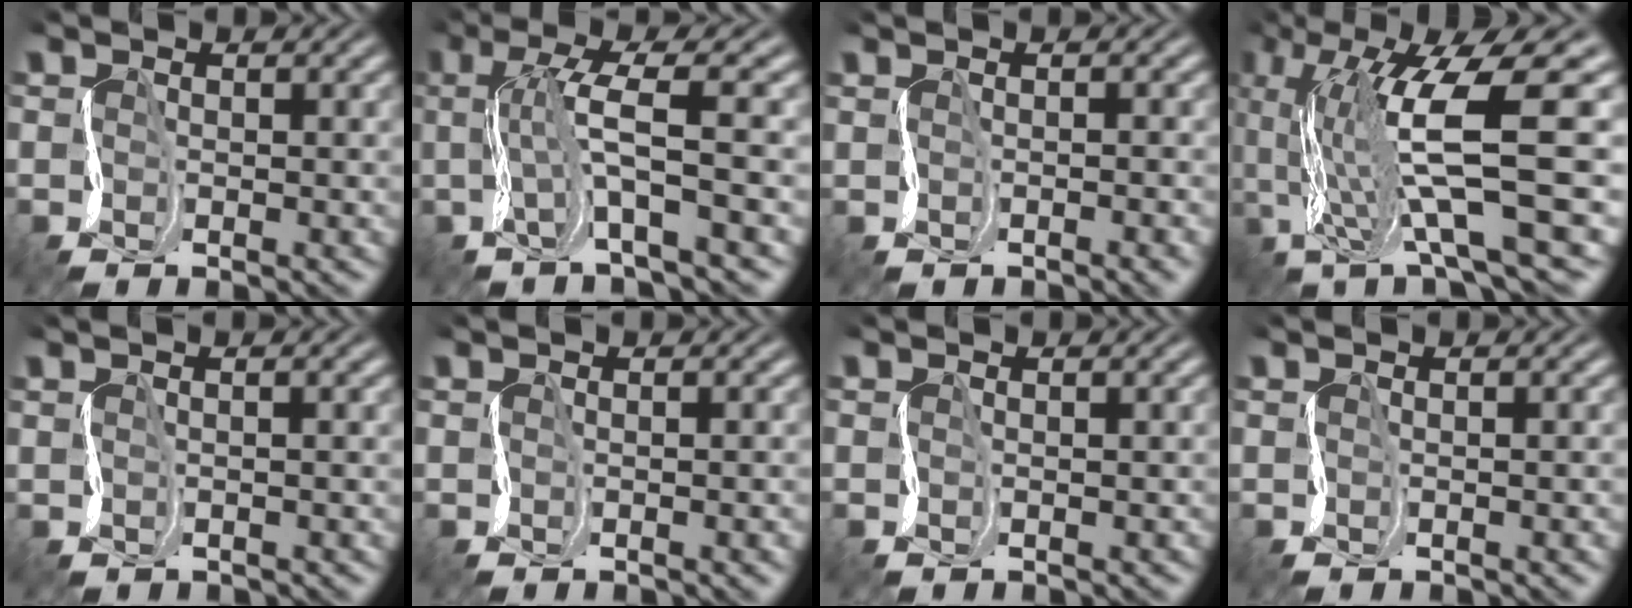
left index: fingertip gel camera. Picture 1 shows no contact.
{"total": 5.5, "force": [0.8, 0.8, 5.4], "torque": [-0.085, 0.011, 0.010]}
{"total": 2.9, "force": [0.3, 1.3, 2.6], "torque": [-0.017, 0.011, -0.002]}
{"total": 11.6, "force": [0.1, 2.7, 11.2], "torque": [-0.204, 0.020, 0.014]}
{"total": 1.5, "force": [1.1, 0.6, 0.8], "torque": [-0.006, 0.011, 0.003]}
{"total": 2.6, "force": [0.1, 1.2, 2.2], "torque": [-0.011, 0.009, 0.004]}
{"total": 0.0}
{"total": 1.8, "force": [0.2, 0.9, 1.6], "torque": [-0.001, 0.007, 0.001]}